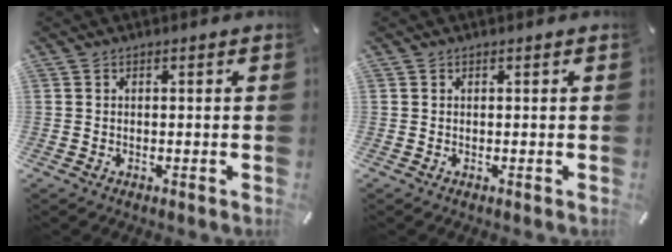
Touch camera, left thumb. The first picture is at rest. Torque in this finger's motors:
{"motor_torque": [0.00, 0.00, 0.00, 0.00, 0.00]}